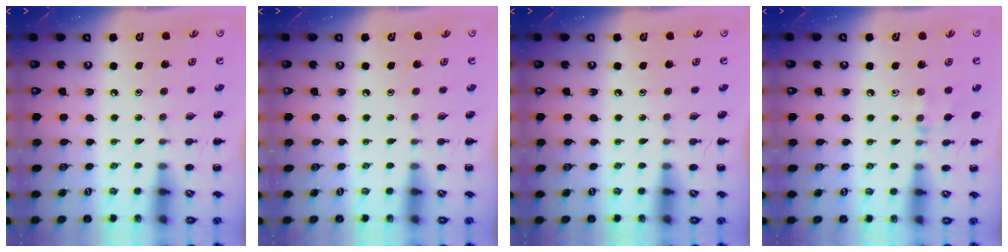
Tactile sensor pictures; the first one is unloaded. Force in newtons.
{"total": 0.0}
{"total": 0.0}
{"total": 7.3, "press": 7.0, "slide": 1.8}